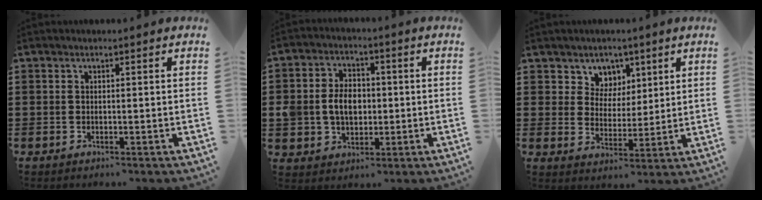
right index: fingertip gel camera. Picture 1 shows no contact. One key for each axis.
{"total": 6.3, "fx": -0.2, "fy": 5.0, "fz": 3.8, "tx": -0.083, "ty": 0.011, "tz": -0.008}
{"total": 5.6, "fx": 3.4, "fy": 4.4, "fz": -0.3, "tx": -0.030, "ty": -0.007, "tz": 0.063}